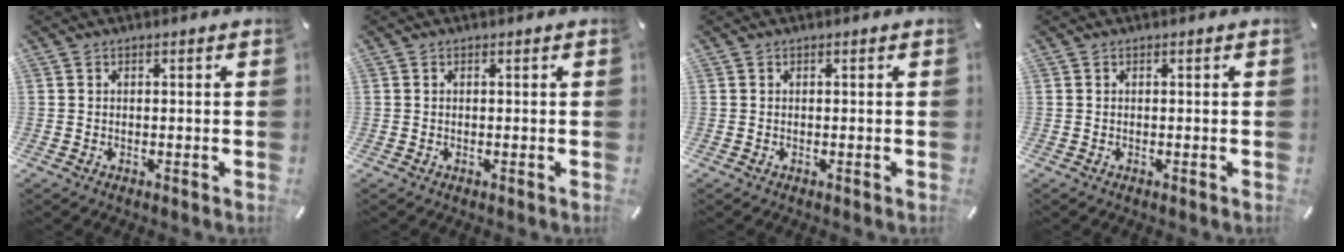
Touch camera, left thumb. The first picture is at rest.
{"total": 0.0}
{"total": 0.0}
{"total": 0.0}